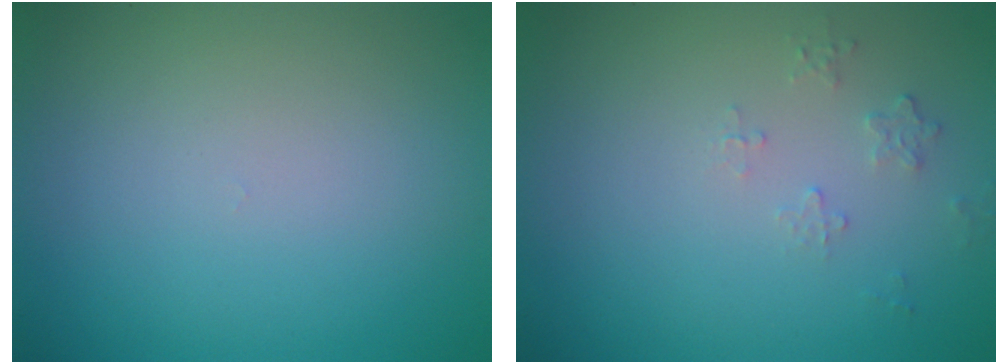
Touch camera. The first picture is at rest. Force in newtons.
{"total": 0.7, "press": 0.5, "slide": 0.5}